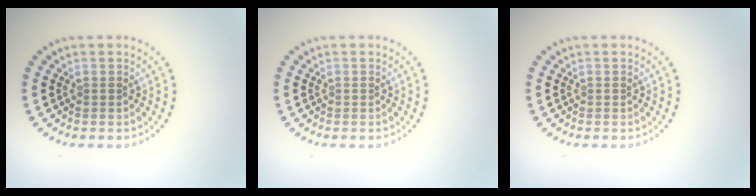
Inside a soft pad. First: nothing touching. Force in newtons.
{"total": 0.0}
{"total": 0.0}